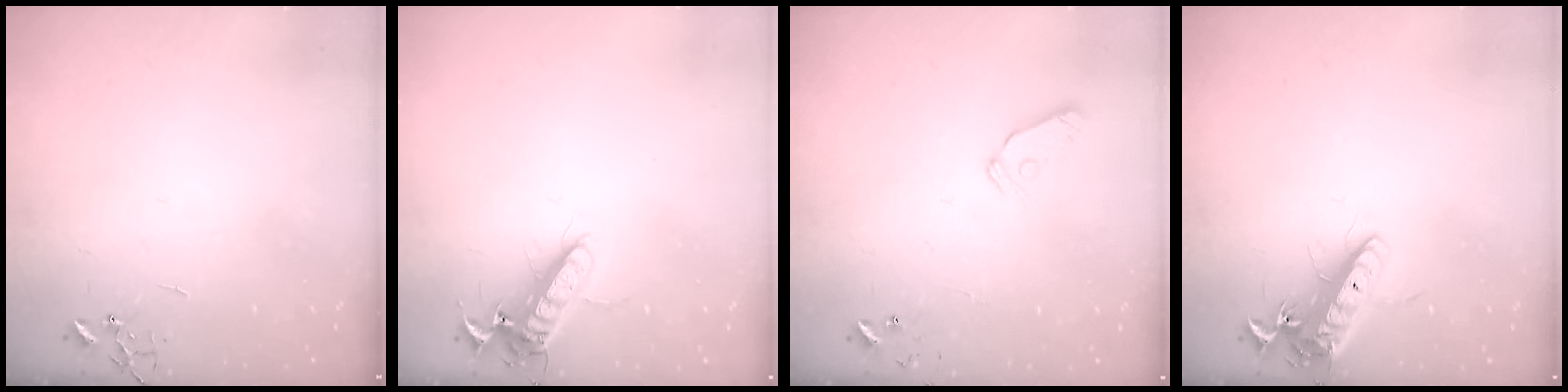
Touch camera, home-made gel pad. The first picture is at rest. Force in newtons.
{"total": 12.7, "press": 12.5, "slide": 2.1}
{"total": 7.1, "press": 7.1, "slide": 0.5}
{"total": 14.1, "press": 13.9, "slide": 2.4}